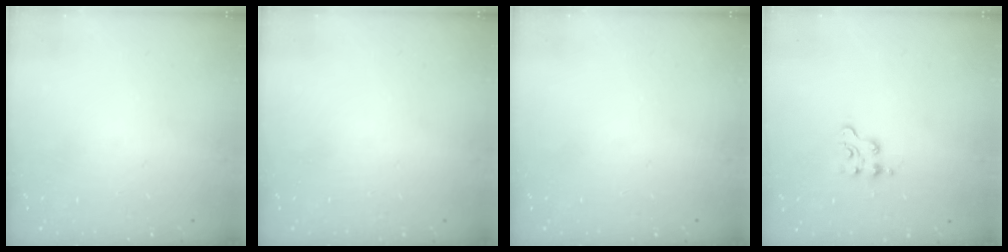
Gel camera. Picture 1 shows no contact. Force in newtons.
{"total": 0.0}
{"total": 0.0}
{"total": 2.9, "press": 2.9, "slide": 0.5}